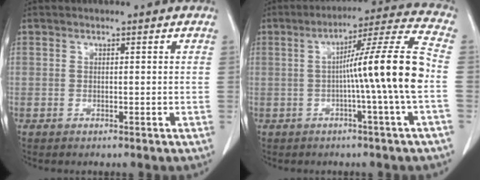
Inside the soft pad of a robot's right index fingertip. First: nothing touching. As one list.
[{"total": 12.9, "force": [-1.6, -2.2, 12.7], "torque": [-0.194, 0.010, -0.029]}]